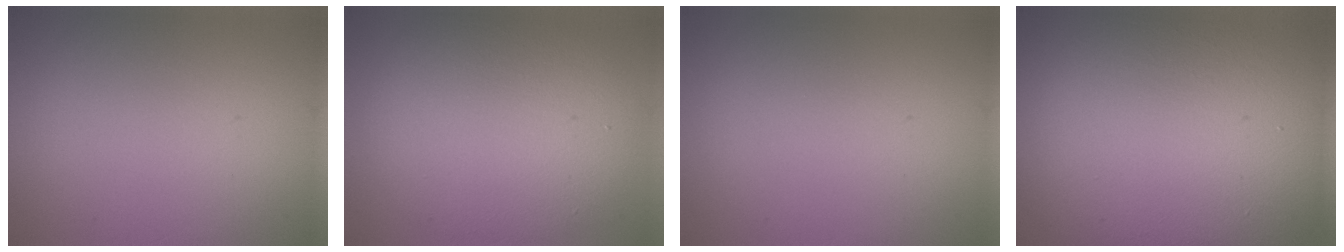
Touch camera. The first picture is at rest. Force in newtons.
{"total": 8.8, "press": 8.8, "slide": 0.6}
{"total": 0.0}
{"total": 18.3, "press": 18.2, "slide": 1.2}